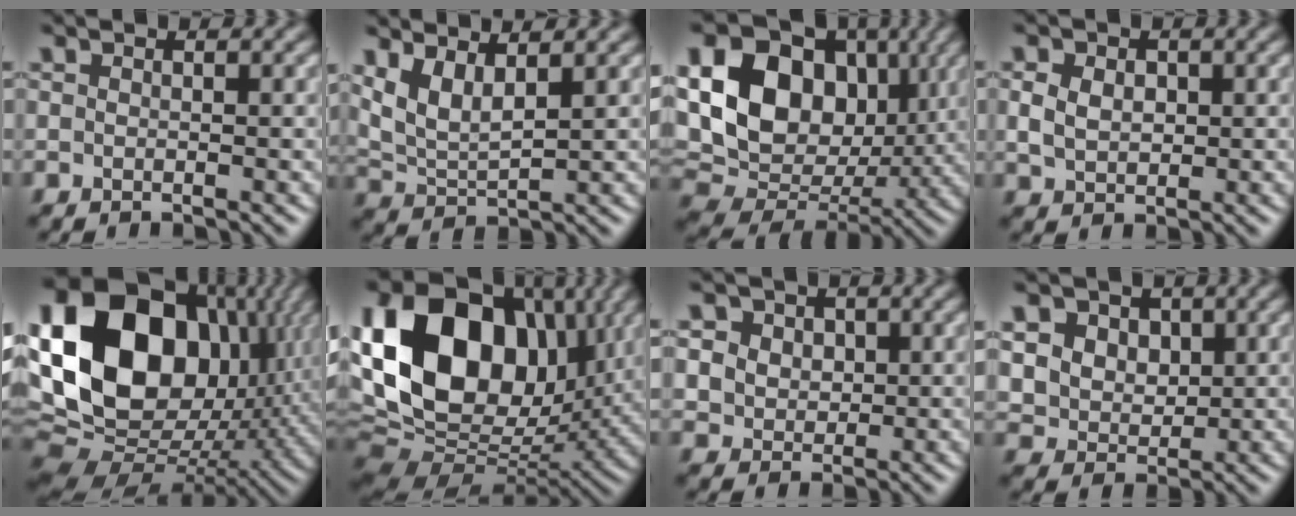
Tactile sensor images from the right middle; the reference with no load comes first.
{"total": 3.2, "force": [2.0, 1.1, 2.3], "torque": [-0.058, -0.005, 0.046]}
{"total": 16.9, "force": [3.7, 12.7, 10.5], "torque": [-0.207, 0.018, 0.073]}
{"total": 2.5, "force": [0.4, 2.0, 1.5], "torque": [-0.038, 0.003, 0.011]}
{"total": 20.6, "force": [4.9, 14.8, 13.5], "torque": [-0.314, 0.009, 0.104]}
{"total": 18.3, "force": [4.2, 12.5, 12.7], "torque": [-0.265, 0.036, 0.059]}
{"total": 5.8, "force": [2.4, 4.7, 2.4], "torque": [-0.045, 0.020, 0.030]}
{"total": 8.4, "force": [3.5, 6.8, 3.6], "torque": [-0.088, 0.021, 0.054]}